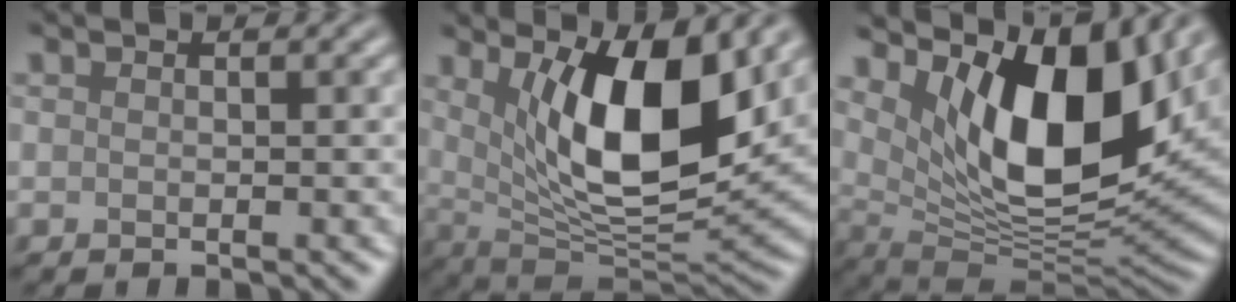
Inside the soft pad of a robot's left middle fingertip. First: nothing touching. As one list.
[{"total": 10.7, "force": [3.3, 4.0, 9.4], "torque": [-0.146, -0.021, 0.062]}, {"total": 12.9, "force": [4.7, 5.9, 10.5], "torque": [-0.164, -0.012, 0.087]}]